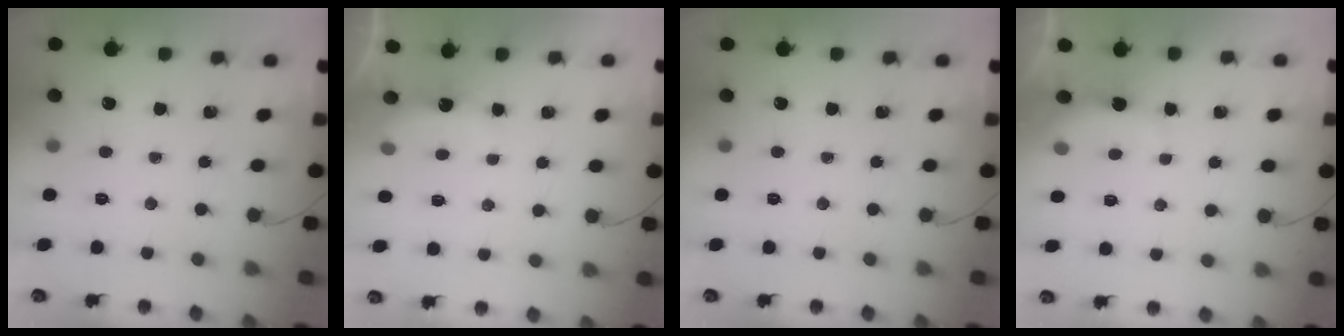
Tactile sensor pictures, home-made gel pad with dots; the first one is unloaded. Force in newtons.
{"total": 5.0, "press": 5.0, "slide": 0.8}
{"total": 0.0}
{"total": 2.3, "press": 2.2, "slide": 0.6}